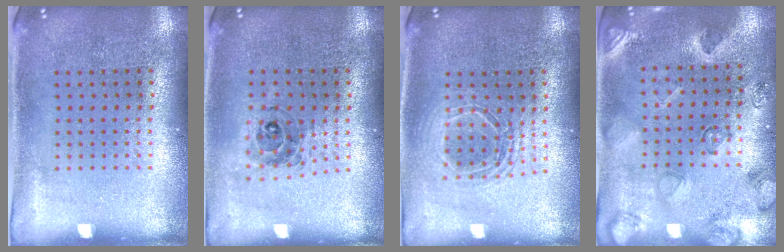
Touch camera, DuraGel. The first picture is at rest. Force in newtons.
{"total": 0.5, "press": 0.5, "slide": 0.2}
{"total": 1.7, "press": 1.4, "slide": 0.9}
{"total": 2.3, "press": 1.9, "slide": 1.3}